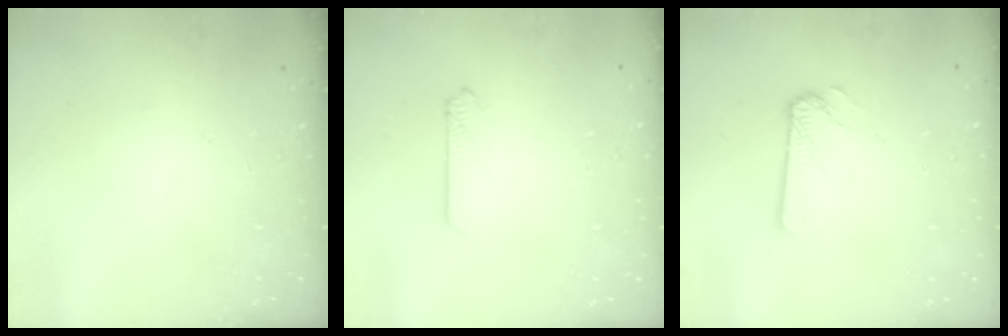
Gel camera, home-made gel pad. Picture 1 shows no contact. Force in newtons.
{"total": 2.6, "press": 2.6, "slide": 0.3}
{"total": 1.2, "press": 1.2, "slide": 0.1}